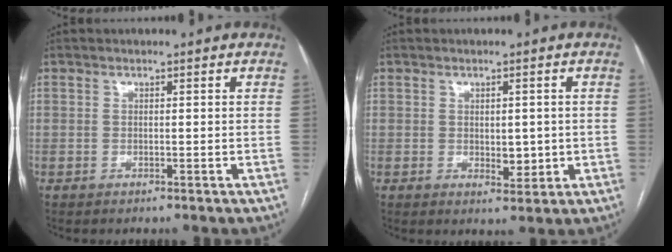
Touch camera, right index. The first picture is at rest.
{"total": 3.2, "force": [-0.1, 1.8, 2.7], "torque": [-0.036, -0.003, 0.008]}